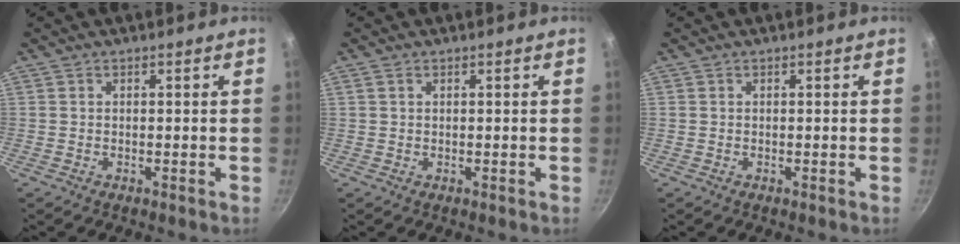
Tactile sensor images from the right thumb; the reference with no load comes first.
{"total": 0.6, "force": [0.4, 0.3, 0.4], "torque": [-0.006, 0.001, 0.008]}
{"total": 0.0}